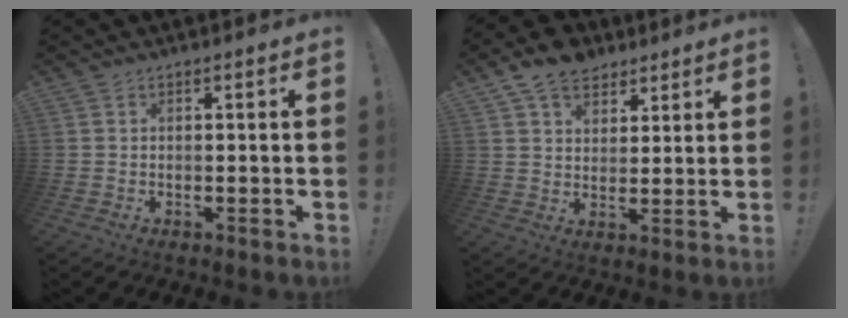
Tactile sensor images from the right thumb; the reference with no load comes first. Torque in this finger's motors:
{"motor_torque": [0.85, 0.90, 0.63, 0.63, 0.01]}